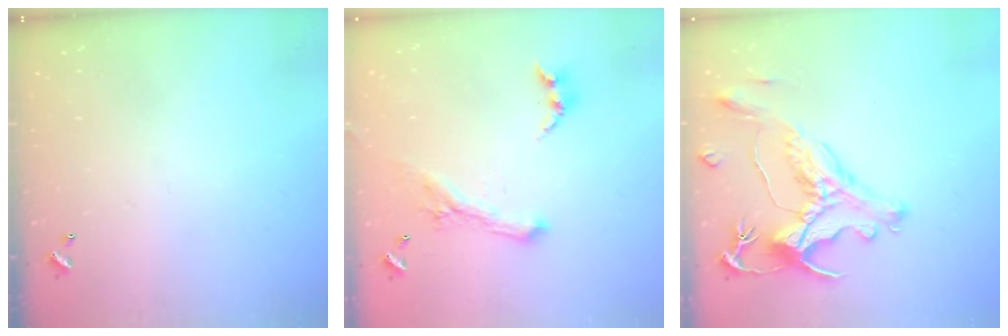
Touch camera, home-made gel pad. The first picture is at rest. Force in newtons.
{"total": 1.8, "press": 1.7, "slide": 0.4}
{"total": 1.9, "press": 1.4, "slide": 1.2}